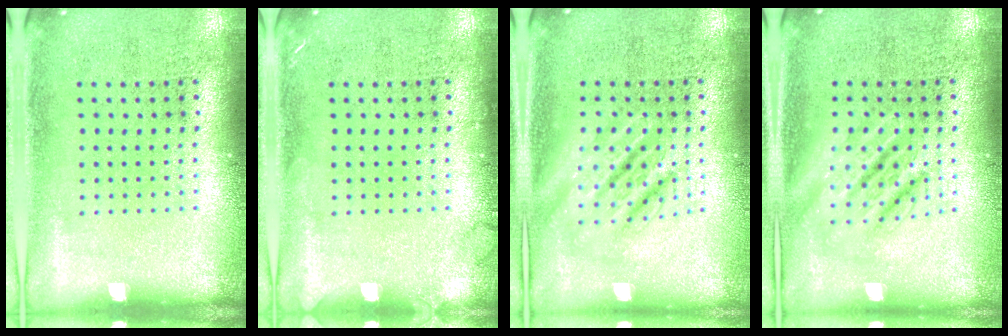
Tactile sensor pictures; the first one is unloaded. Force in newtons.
{"total": 0.8, "press": 0.8, "slide": 0.1}
{"total": 2.6, "press": 2.6, "slide": 0.3}
{"total": 2.7, "press": 2.7, "slide": 0.3}